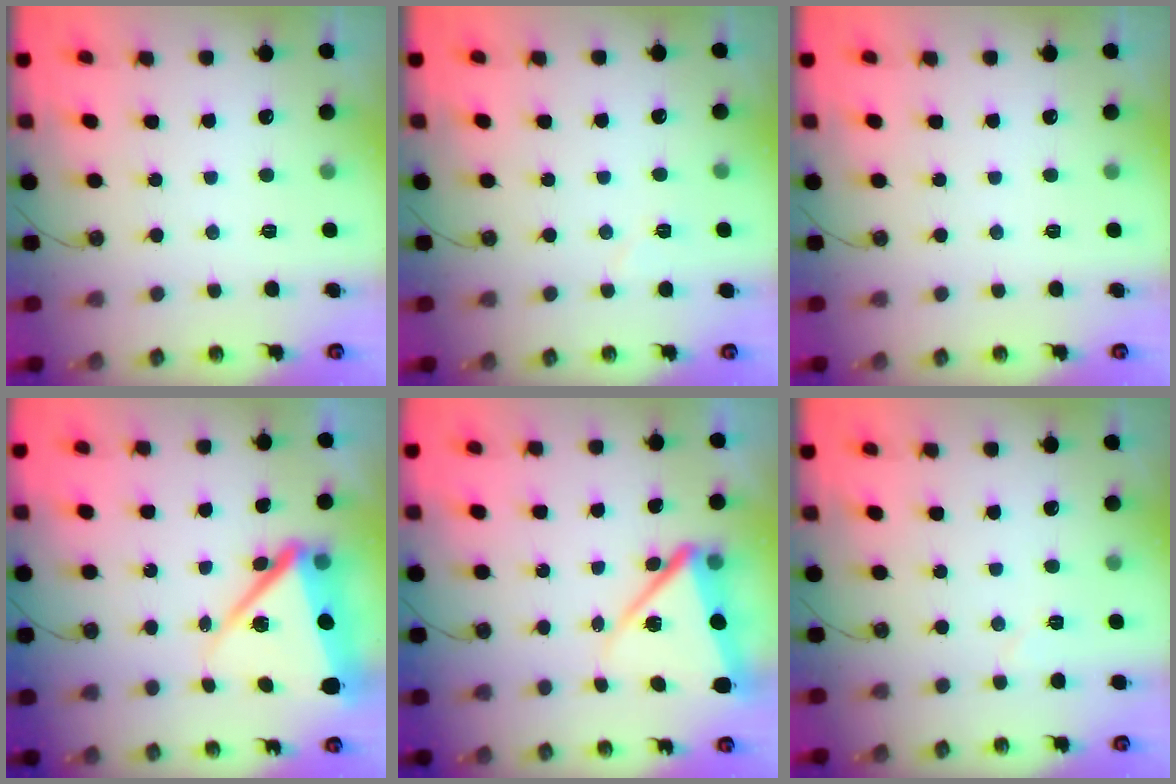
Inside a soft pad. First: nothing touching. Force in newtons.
{"total": 4.5, "press": 3.8, "slide": 2.4}
{"total": 0.0}
{"total": 11.7, "press": 11.6, "slide": 1.0}
{"total": 9.9, "press": 9.7, "slide": 1.7}
{"total": 3.2, "press": 3.1, "slide": 0.6}